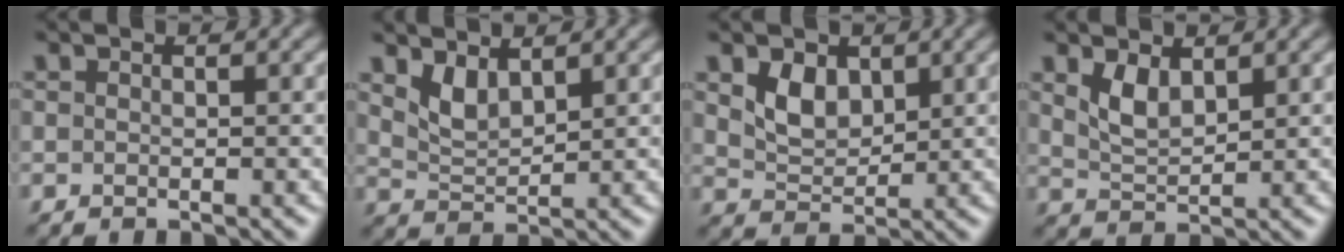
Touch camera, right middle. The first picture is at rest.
{"total": 2.2, "force": [1.5, 0.9, 1.3], "torque": [-0.036, -0.011, 0.038]}
{"total": 2.7, "force": [1.3, 1.8, 1.4], "torque": [-0.037, -0.005, 0.031]}
{"total": 2.2, "force": [1.3, 1.0, 1.5], "torque": [-0.042, -0.007, 0.032]}